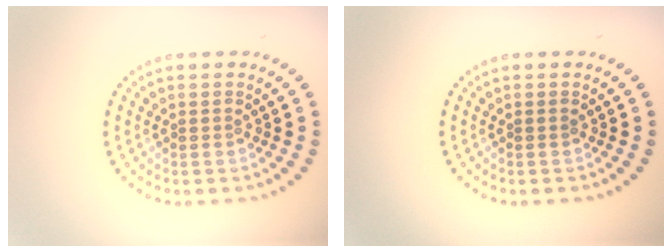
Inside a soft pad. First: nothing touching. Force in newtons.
{"total": 0.0}